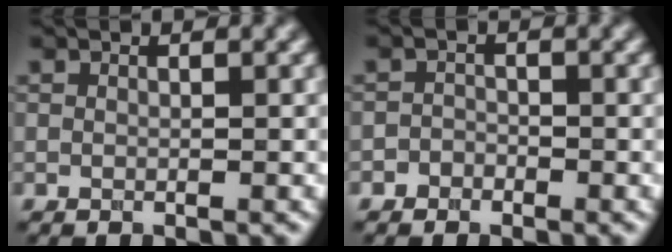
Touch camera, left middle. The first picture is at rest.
{"total": 1.1, "force": [-0.8, 0.8, 0.0], "torque": [0.005, 0.004, -0.014]}